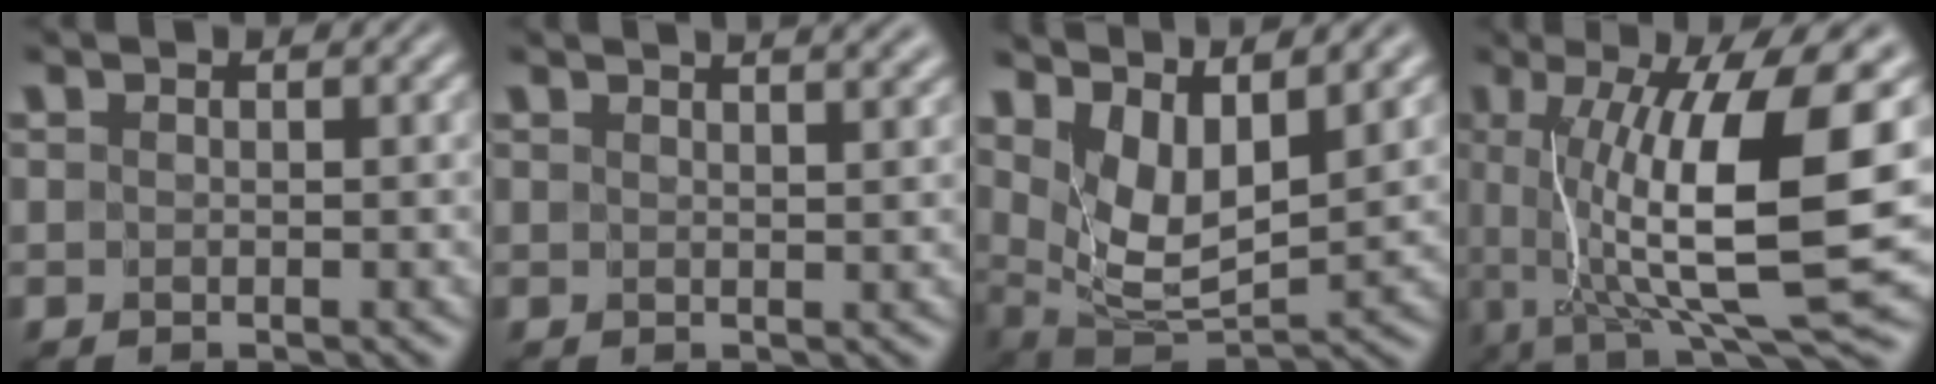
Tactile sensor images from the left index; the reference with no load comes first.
{"total": 4.7, "force": [3.5, 1.8, 2.6], "torque": [-0.017, 0.022, 0.019]}
{"total": 7.1, "force": [4.2, 2.4, 5.2], "torque": [-0.105, -0.003, 0.078]}
{"total": 12.2, "force": [1.5, 2.9, 11.8], "torque": [-0.188, -0.006, 0.033]}